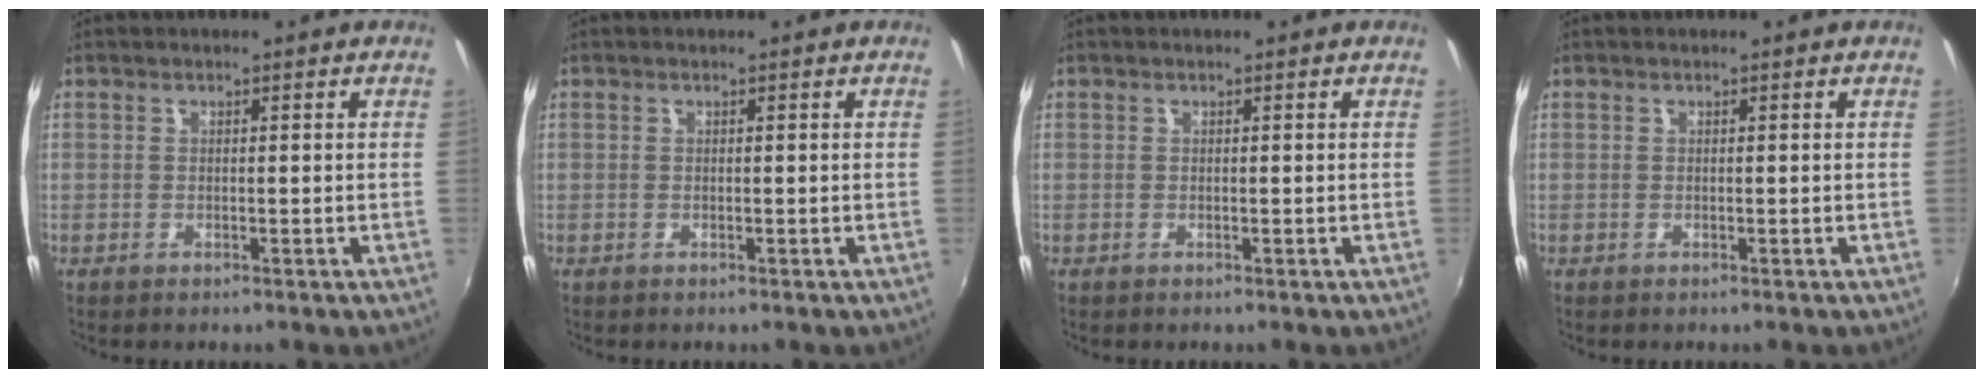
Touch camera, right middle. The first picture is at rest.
{"total": 0.0}
{"total": 0.0}
{"total": 0.0}